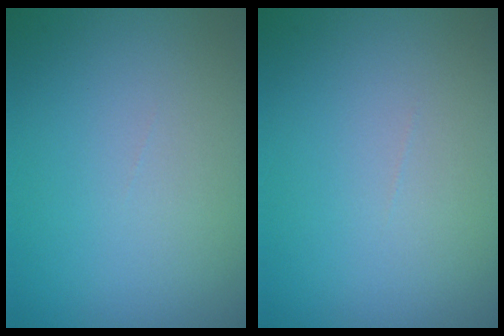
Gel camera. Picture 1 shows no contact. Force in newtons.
{"total": 0.0}